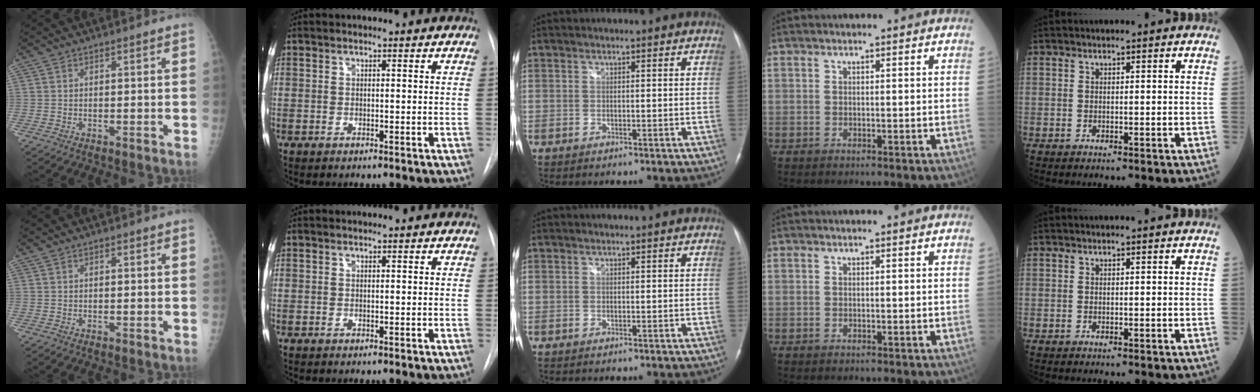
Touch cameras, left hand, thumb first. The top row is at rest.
{}